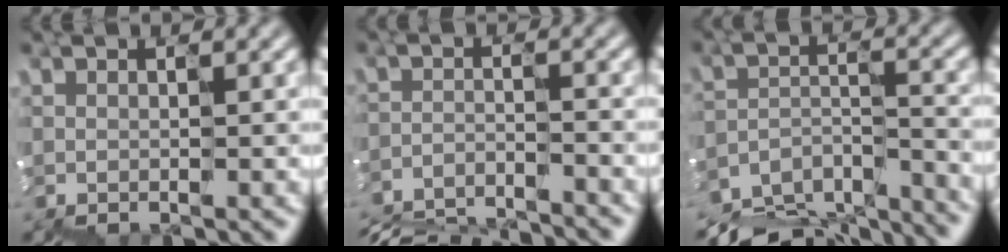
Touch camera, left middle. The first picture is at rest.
{"total": 9.0, "force": [-8.9, 1.0, 1.0], "torque": [-0.027, -0.021, -0.133]}
{"total": 11.3, "force": [-11.1, 1.8, 1.4], "torque": [-0.034, -0.006, -0.161]}